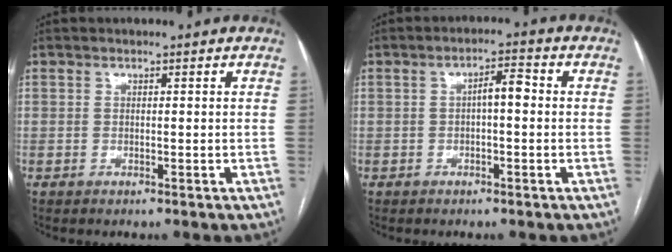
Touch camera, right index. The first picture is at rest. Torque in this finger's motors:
{"motor_torque": [0.23, -0.05, 0.09, 0.05]}